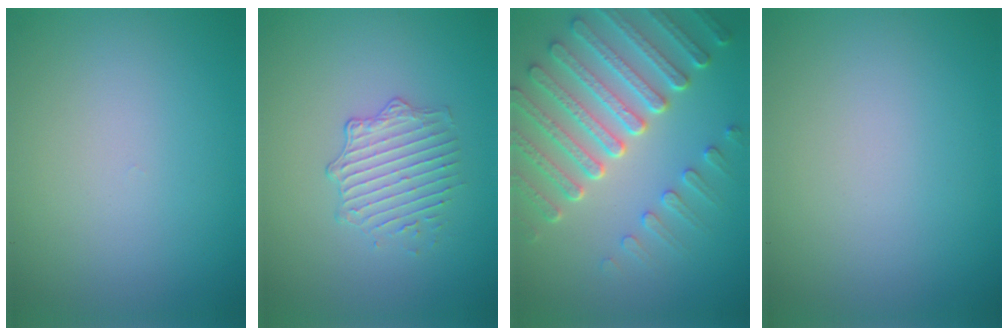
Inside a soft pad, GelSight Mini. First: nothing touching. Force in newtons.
{"total": 2.3, "press": 1.6, "slide": 1.6}
{"total": 7.6, "press": 5.7, "slide": 5.1}
{"total": 0.0}